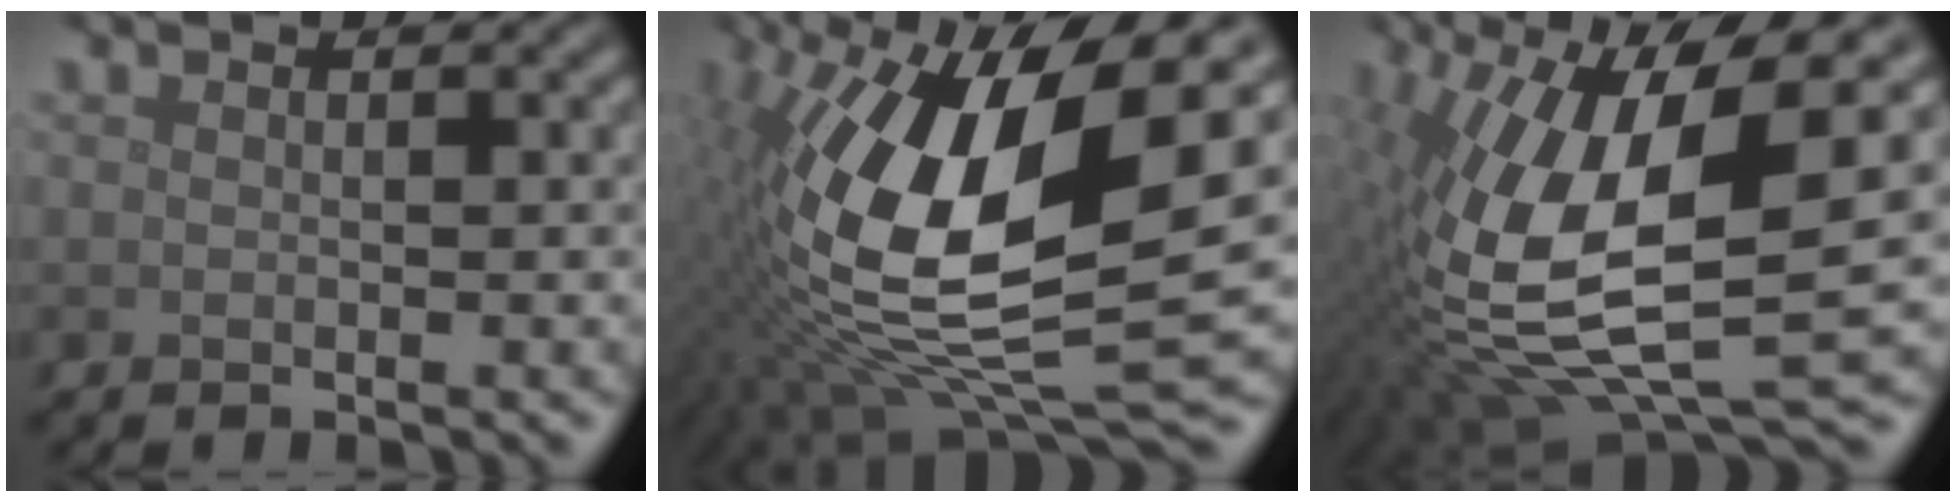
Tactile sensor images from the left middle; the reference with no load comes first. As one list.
[{"total": 15.7, "force": [1.4, 6.2, 14.3], "torque": [-0.281, -0.013, 0.019]}, {"total": 14.7, "force": [0.6, 6.4, 13.3], "torque": [-0.279, -0.018, 0.008]}]